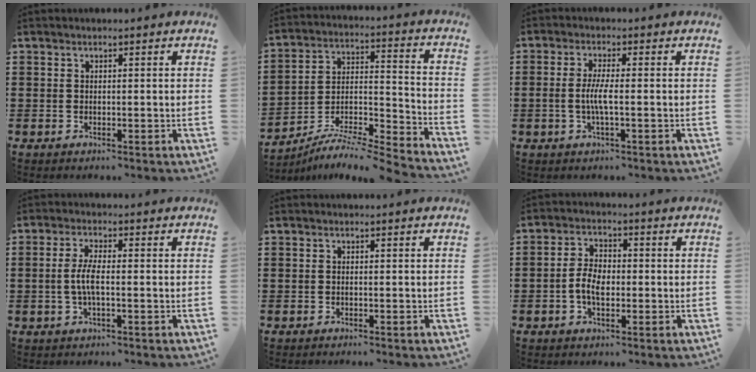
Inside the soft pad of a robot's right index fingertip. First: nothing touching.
{"total": 7.5, "force": [-7.1, 0.2, 2.5], "torque": [-0.032, 0.006, -0.142]}
{"total": 3.7, "force": [-0.7, 0.4, 3.6], "torque": [-0.087, -0.011, -0.021]}
{"total": 4.0, "force": [-0.7, 1.0, 3.8], "torque": [-0.091, -0.004, -0.021]}
{"total": 0.0}
{"total": 4.6, "force": [-1.0, 2.6, 3.7], "torque": [-0.088, 0.001, -0.025]}